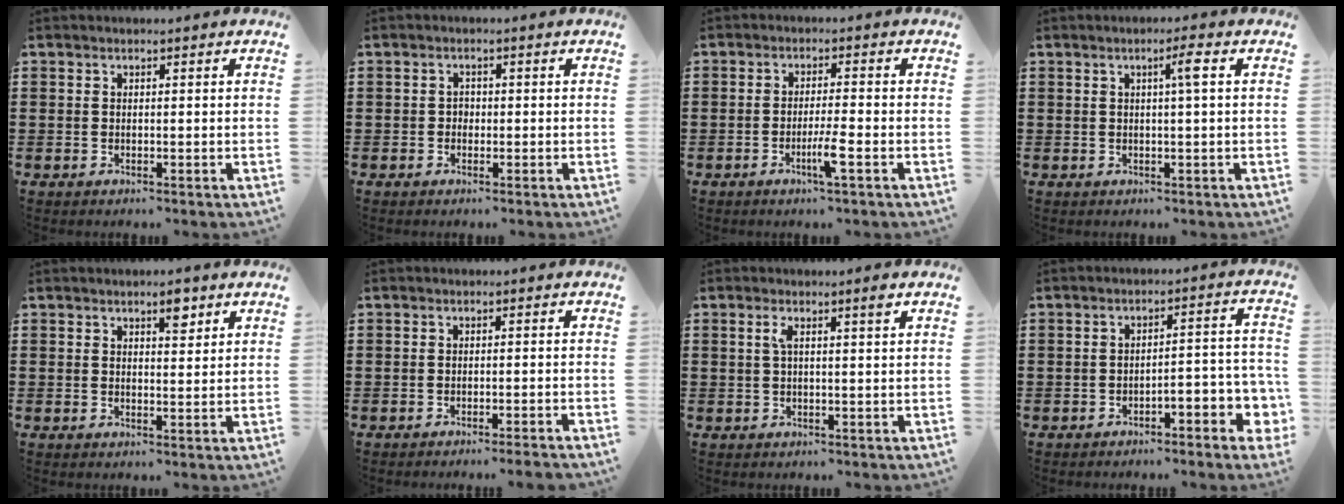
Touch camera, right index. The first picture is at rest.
{"total": 1.0, "force": [-0.3, 0.9, 0.4], "torque": [-0.012, 0.001, -0.007]}
{"total": 4.2, "force": [-2.0, 0.2, 3.6], "torque": [-0.067, -0.006, -0.039]}
{"total": 2.6, "force": [0.6, -0.3, 2.5], "torque": [-0.033, -0.008, 0.002]}
{"total": 3.2, "force": [2.1, 1.2, 2.1], "torque": [-0.030, 0.000, 0.033]}
{"total": 1.5, "force": [-1.3, -0.3, 0.6], "torque": [-0.010, 0.001, -0.026]}
{"total": 2.6, "force": [1.0, 0.1, 2.4], "torque": [-0.041, -0.003, 0.012]}
{"total": 3.6, "force": [-2.7, 0.7, 2.2], "torque": [-0.041, 0.005, -0.056]}